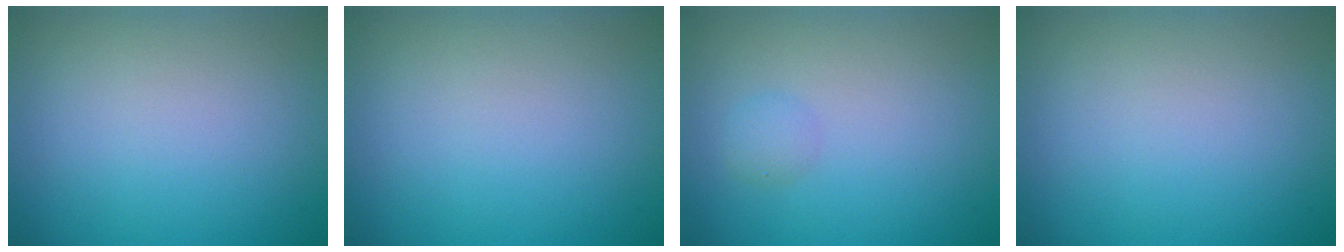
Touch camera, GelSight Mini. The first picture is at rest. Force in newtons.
{"total": 0.0}
{"total": 1.1, "press": 1.1, "slide": 0.1}
{"total": 0.0}